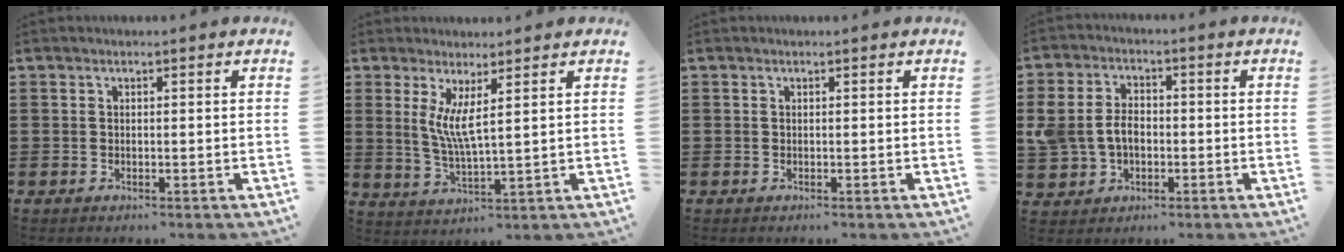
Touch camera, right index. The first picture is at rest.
{"total": 5.1, "force": [2.1, 0.5, 4.6], "torque": [-0.097, -0.005, 0.037]}
{"total": 0.0}
{"total": 5.6, "force": [-0.5, 4.1, 3.8], "torque": [-0.099, 0.003, -0.015]}